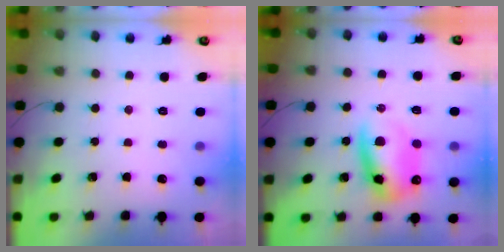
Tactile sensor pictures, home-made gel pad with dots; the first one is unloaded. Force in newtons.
{"total": 12.7, "press": 12.4, "slide": 2.8}